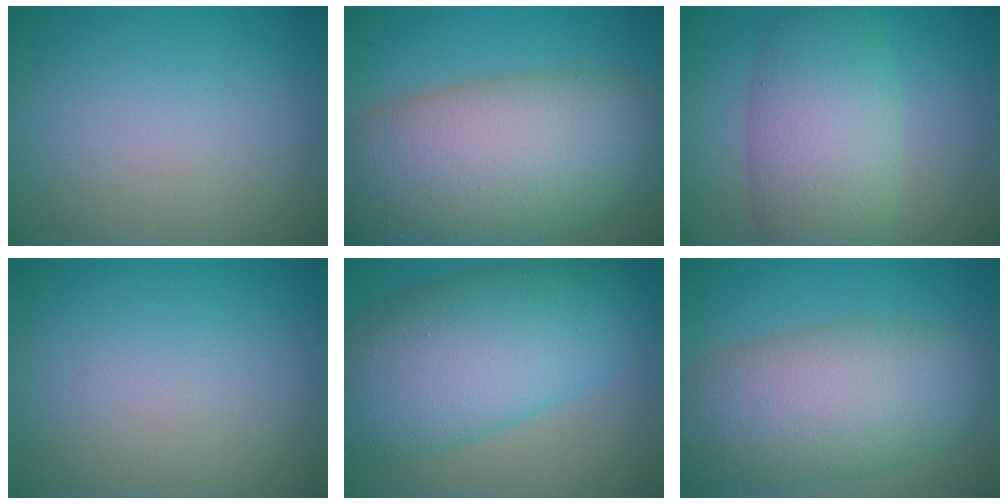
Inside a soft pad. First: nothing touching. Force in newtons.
{"total": 15.0, "press": 15.0, "slide": 0.5}
{"total": 7.3, "press": 7.3, "slide": 0.3}
{"total": 0.0}
{"total": 11.9, "press": 11.9, "slide": 0.4}
{"total": 10.0, "press": 10.0, "slide": 0.3}